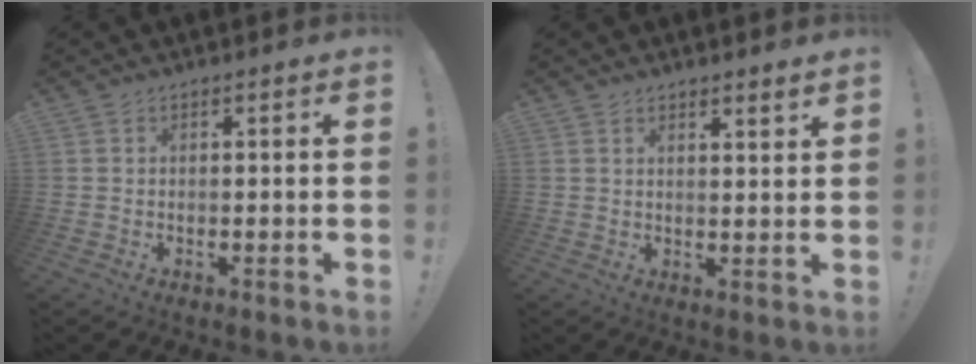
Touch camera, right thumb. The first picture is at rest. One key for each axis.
{"total": 2.6, "fx": 2.4, "fy": 0.3, "fz": 1.0, "tx": -0.002, "ty": -0.021, "tz": 0.039}